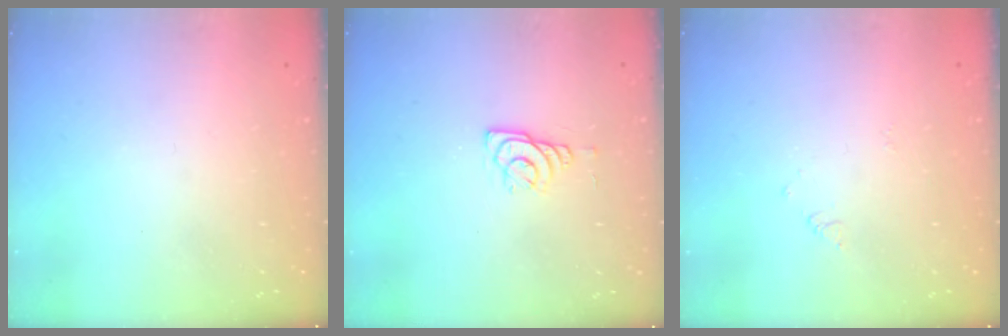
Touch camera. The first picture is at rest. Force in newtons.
{"total": 6.0, "press": 6.0, "slide": 0.5}
{"total": 2.7, "press": 2.7, "slide": 0.4}